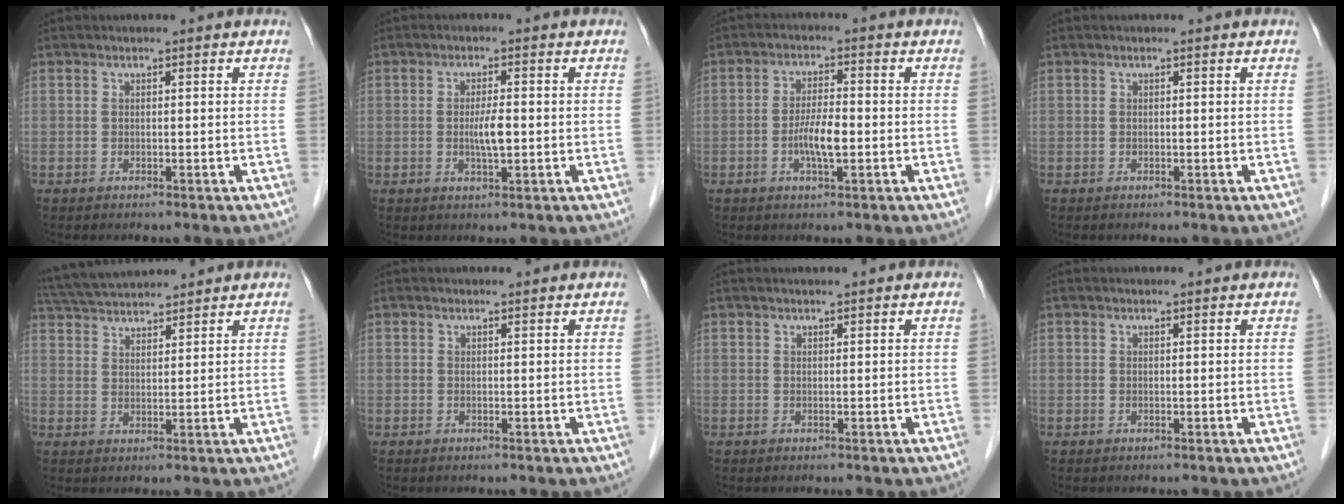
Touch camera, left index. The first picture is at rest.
{"total": 3.2, "force": [-0.3, 0.5, 3.1], "torque": [-0.061, -0.002, -0.005]}
{"total": 4.6, "force": [-1.2, 0.9, 4.4], "torque": [-0.086, -0.001, -0.022]}
{"total": 0.0}
{"total": 9.1, "force": [8.7, 0.8, 2.5], "torque": [-0.055, 0.035, 0.151]}
{"total": 1.0, "force": [1.0, 0.1, 0.1], "torque": [-0.009, 0.005, 0.016]}
{"total": 1.2, "force": [1.1, -0.1, 0.5], "torque": [-0.007, 0.008, 0.021]}
{"total": 0.7, "force": [0.7, 0.0, 0.1], "torque": [-0.007, 0.005, 0.012]}